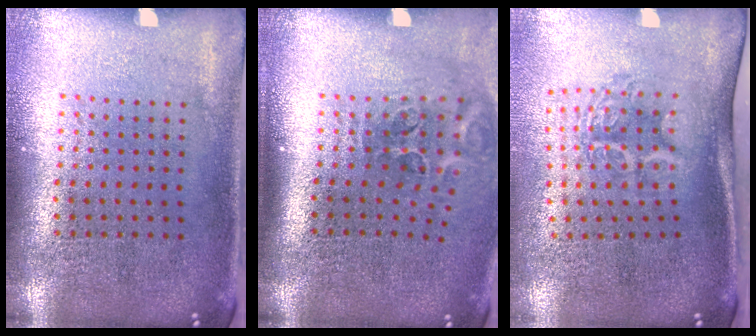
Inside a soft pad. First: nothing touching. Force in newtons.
{"total": 2.0, "press": 1.2, "slide": 1.7}
{"total": 1.8, "press": 1.2, "slide": 1.4}